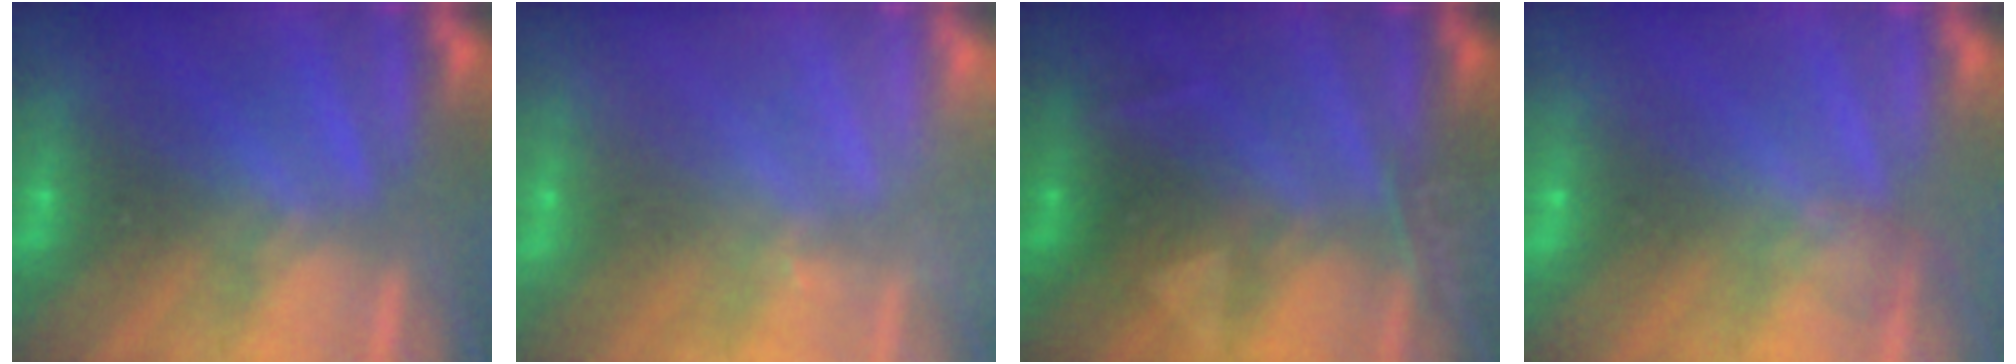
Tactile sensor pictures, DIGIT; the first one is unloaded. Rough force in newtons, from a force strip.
{"total": 2.2}
{"total": 2.5}
{"total": 2.1}